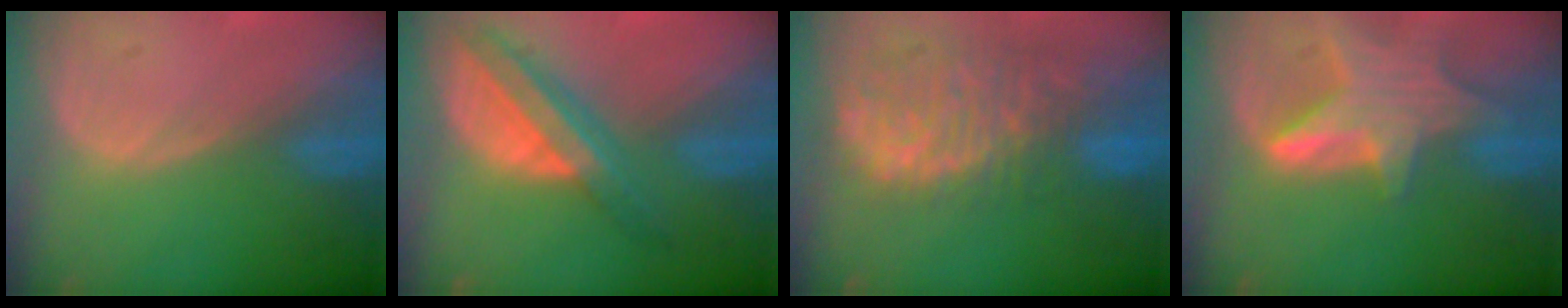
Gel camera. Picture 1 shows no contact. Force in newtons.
{"total": 8.1, "press": 6.8, "slide": 4.3}
{"total": 11.7, "press": 9.8, "slide": 6.4}
{"total": 8.0, "press": 7.2, "slide": 3.5}